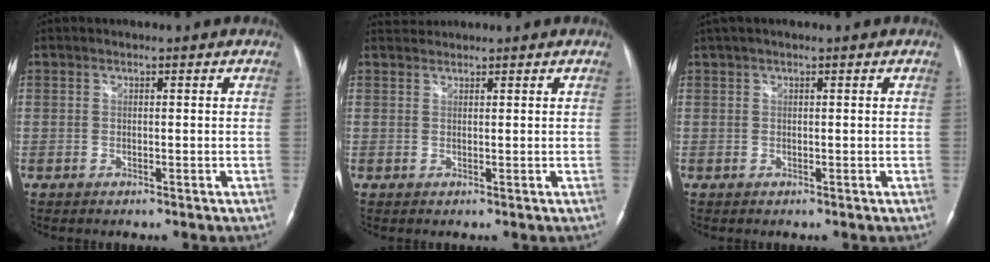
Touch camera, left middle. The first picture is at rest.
{"total": 1.5, "force": [1.5, -0.1, -0.4], "torque": [-0.005, 0.012, 0.035]}
{"total": 3.2, "force": [2.3, 0.3, 2.2], "torque": [-0.044, 0.038, 0.043]}